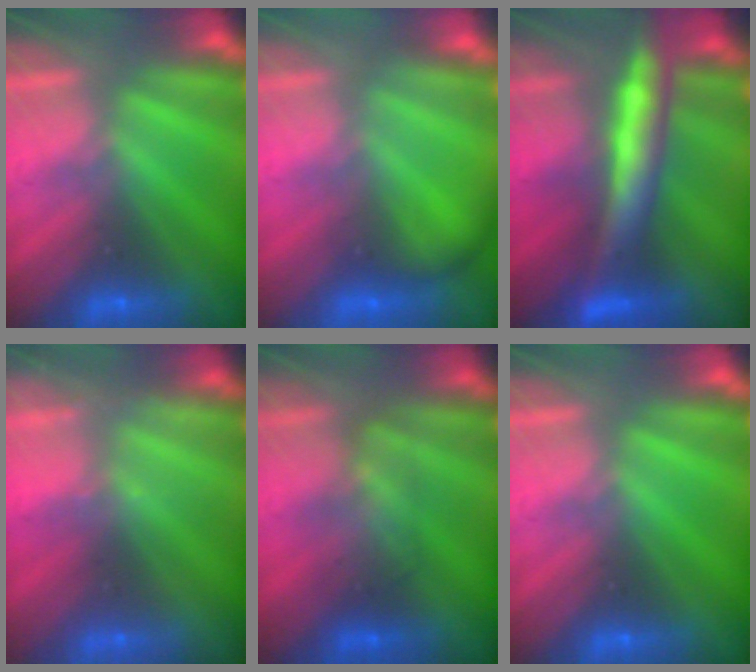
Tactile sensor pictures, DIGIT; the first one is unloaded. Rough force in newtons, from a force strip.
{"total": 2.2}
{"total": 8.5}
{"total": 2.3}
{"total": 2.3}
{"total": 0.0}